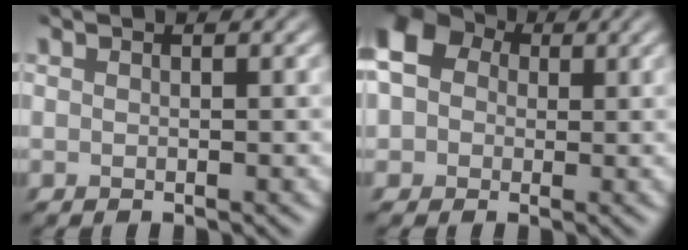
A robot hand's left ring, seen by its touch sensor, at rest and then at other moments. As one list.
[{"total": 7.3, "force": [2.0, 6.0, 3.7], "torque": [-0.092, 0.025, 0.021]}]